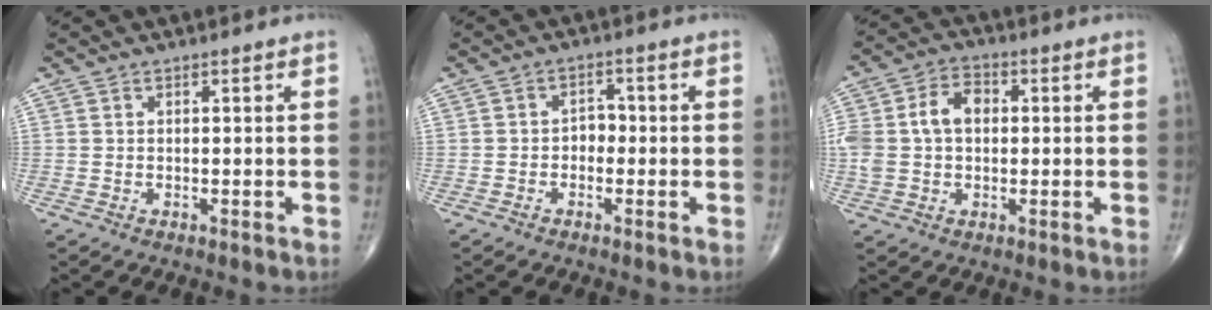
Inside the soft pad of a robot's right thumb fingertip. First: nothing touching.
{"total": 2.7, "force": [-0.7, 2.1, 1.6], "torque": [-0.007, 0.013, -0.021]}
{"total": 9.9, "force": [0.9, 6.9, 7.0], "torque": [-0.141, 0.030, 0.016]}